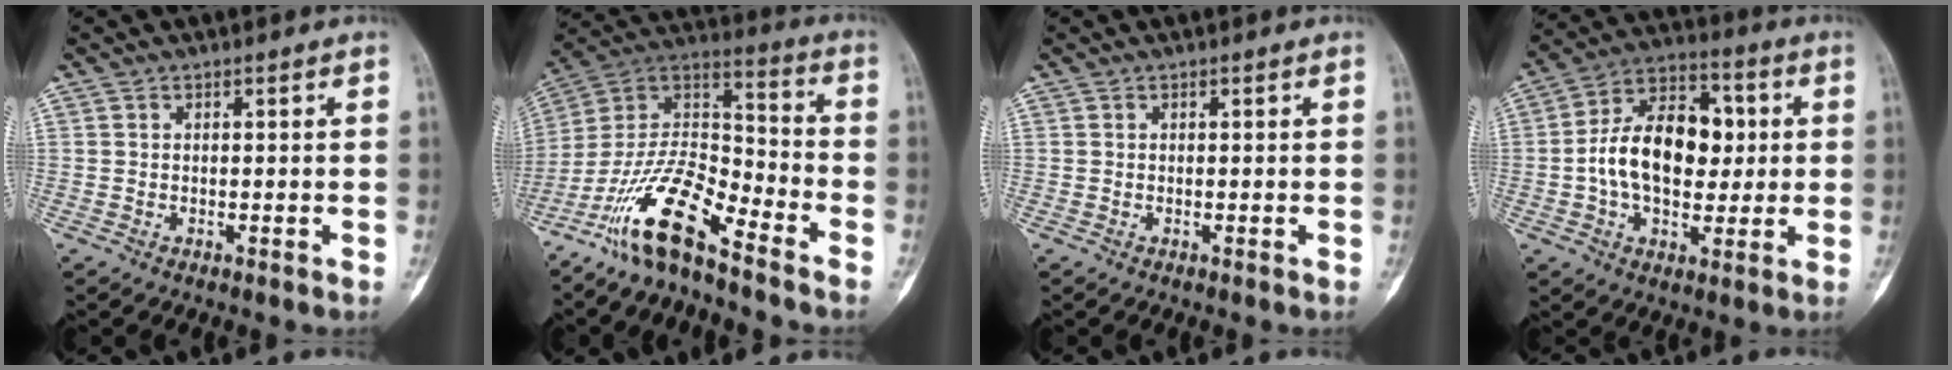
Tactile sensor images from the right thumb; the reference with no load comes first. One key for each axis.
{"total": 15.9, "fx": -11.3, "fy": 4.1, "fz": 10.4, "tx": -0.194, "ty": 0.085, "tz": -0.216}
{"total": 0.0}
{"total": 16.8, "fx": 0.6, "fy": 10.7, "fz": 12.9, "tx": -0.187, "ty": 0.025, "tz": 0.003}